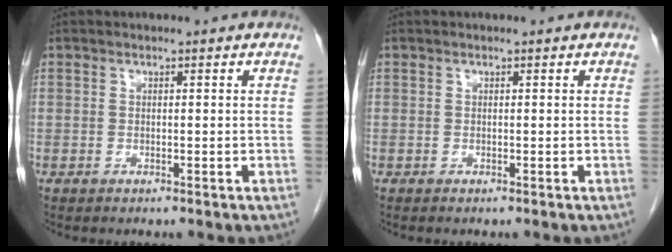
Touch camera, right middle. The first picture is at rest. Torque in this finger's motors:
{"motor_torque": [0.03, -0.02, 0.00, 0.01]}